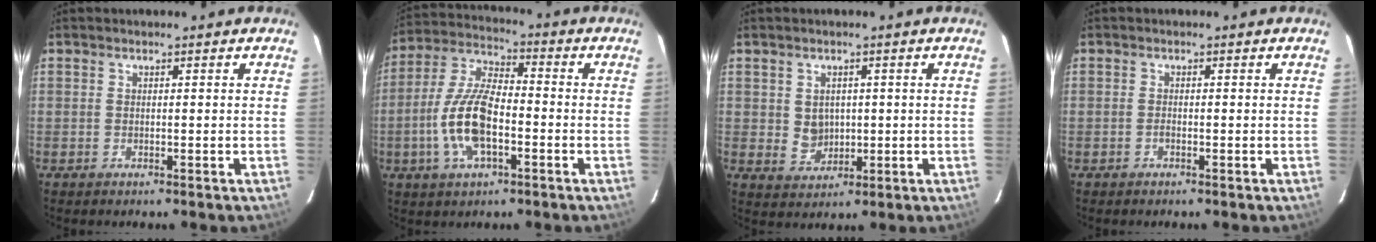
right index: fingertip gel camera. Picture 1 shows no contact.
{"total": 12.9, "force": [-3.6, 5.3, 11.2], "torque": [-0.239, 0.004, -0.070]}
{"total": 4.3, "force": [0.5, 3.9, 1.8], "torque": [-0.033, 0.004, 0.019]}
{"total": 0.6, "force": [-0.3, 0.3, 0.4], "torque": [-0.006, 0.002, -0.007]}